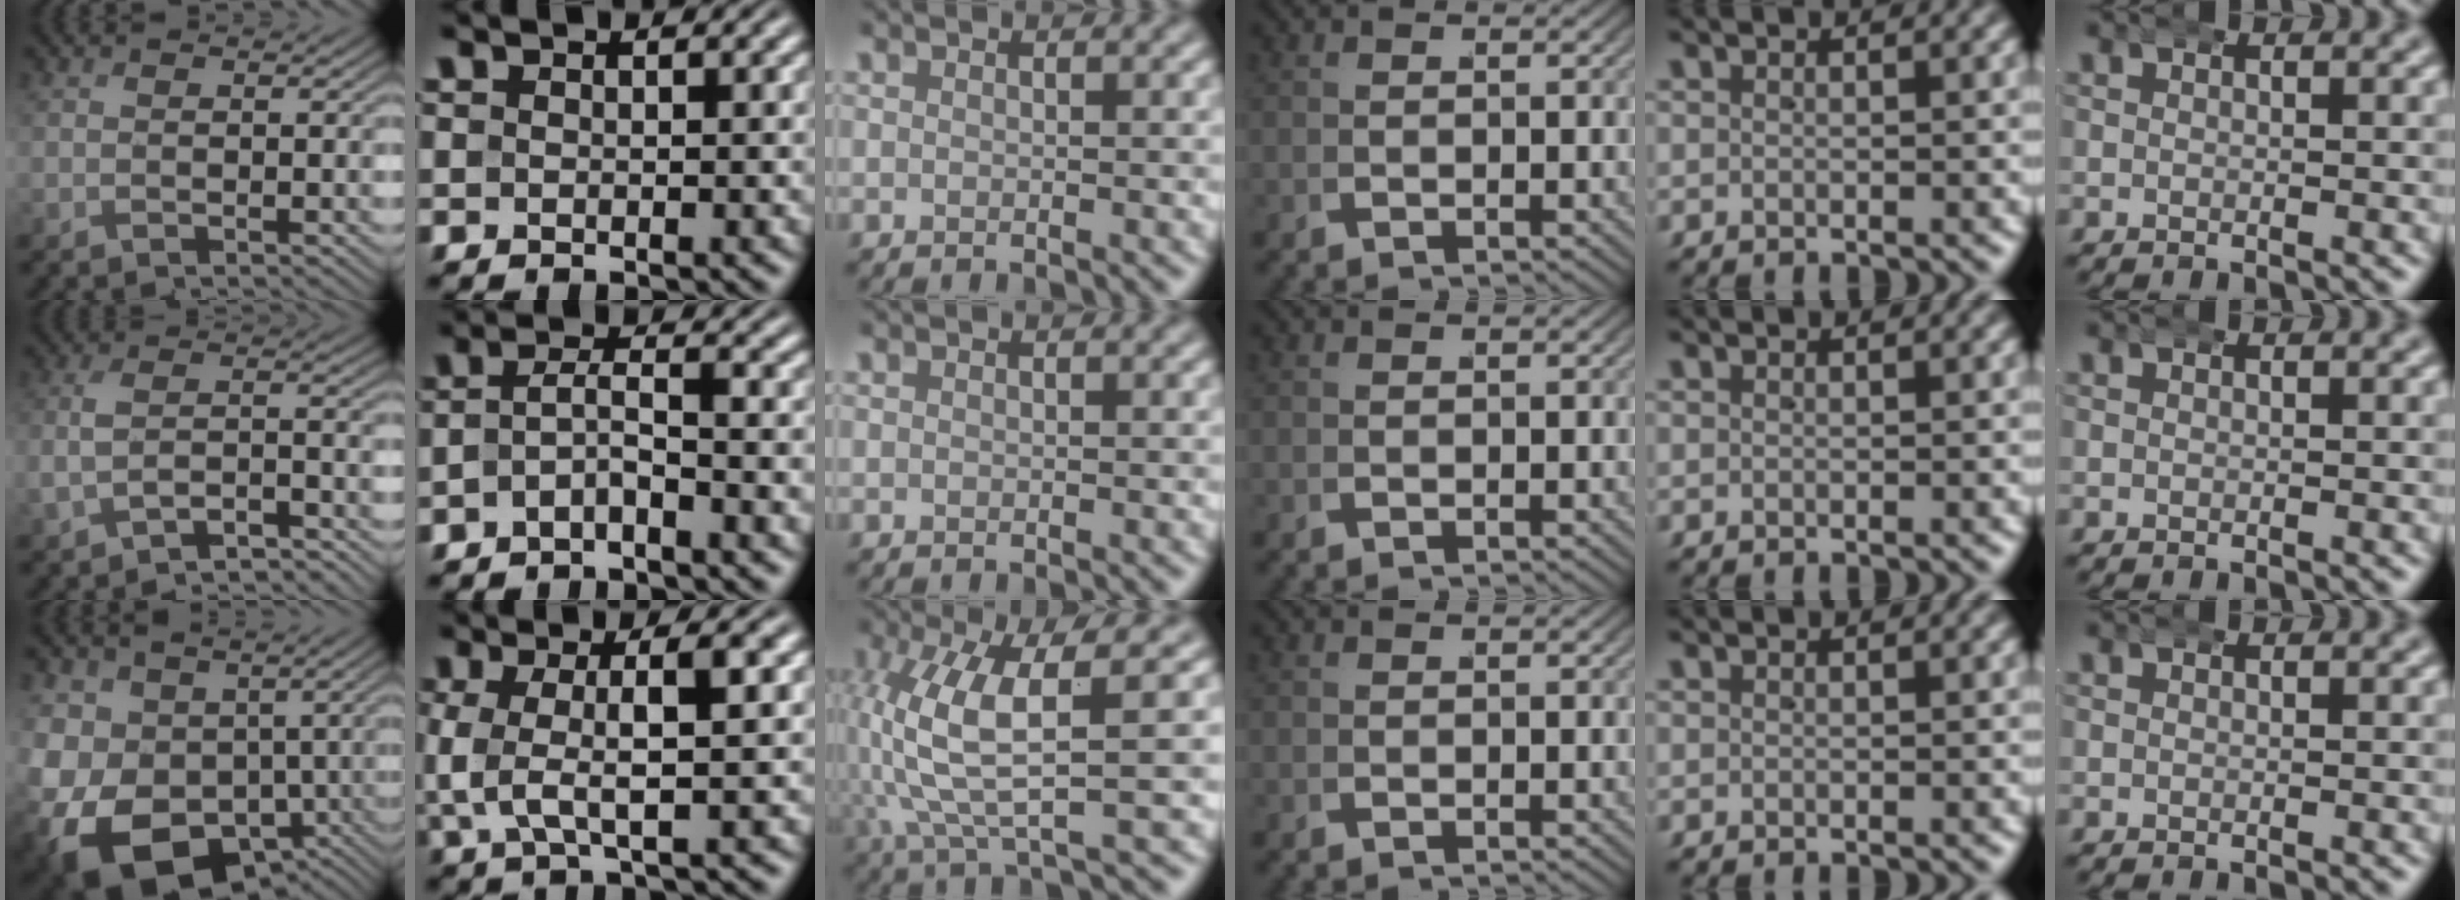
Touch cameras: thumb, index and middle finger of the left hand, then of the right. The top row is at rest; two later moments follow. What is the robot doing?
{"motion": "wrap", "object": "aluminum foil"}